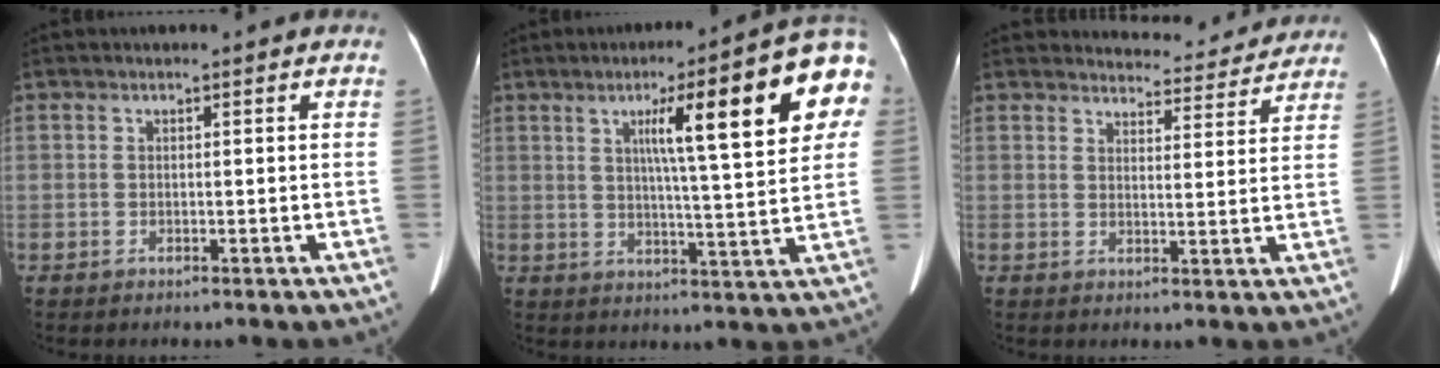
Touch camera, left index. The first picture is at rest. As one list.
[{"total": 17.0, "force": [6.1, 1.1, 15.8], "torque": [-0.208, 0.020, 0.072]}, {"total": 9.7, "force": [9.4, 2.1, 0.2], "torque": [0.018, -0.005, 0.099]}]